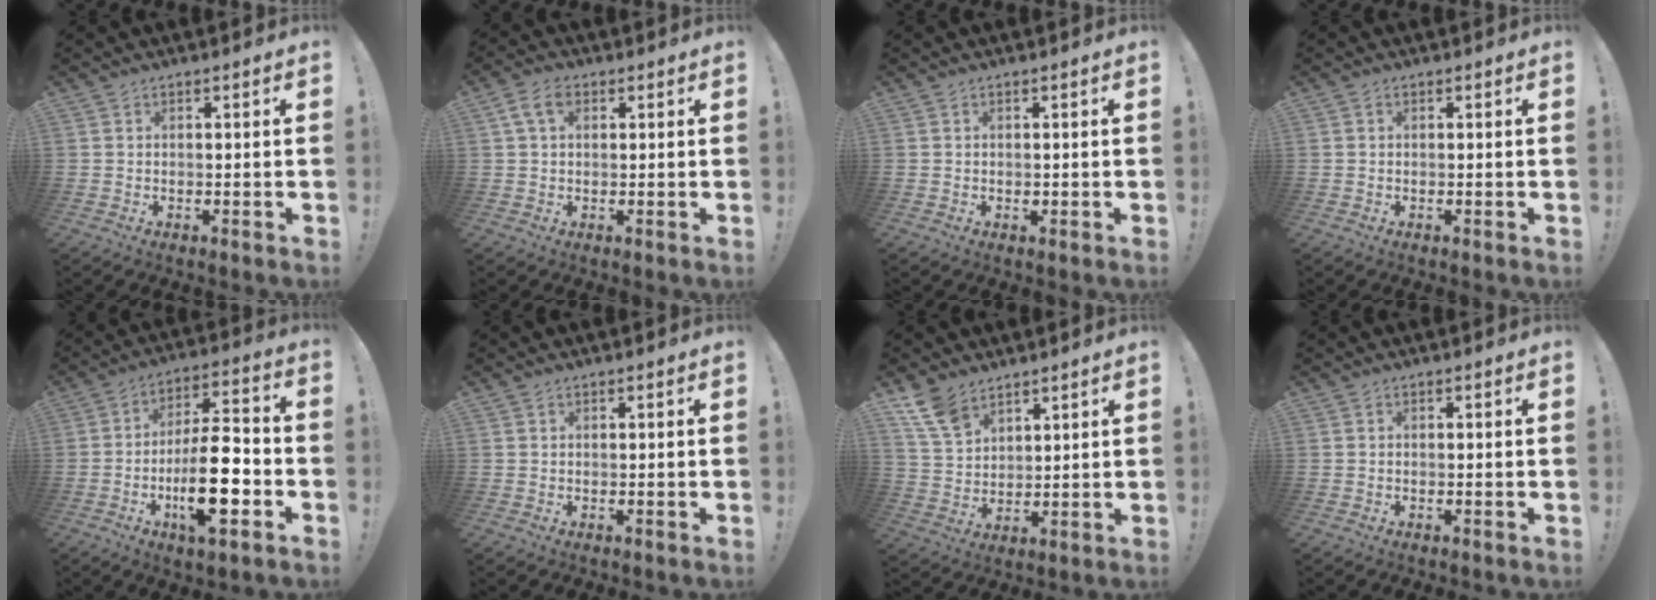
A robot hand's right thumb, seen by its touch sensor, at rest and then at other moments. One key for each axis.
{"total": 5.9, "fx": 2.2, "fy": 3.8, "fz": 4.0, "tx": -0.076, "ty": 0.007, "tz": 0.043}
{"total": 0.6, "fx": -0.1, "fy": 0.5, "fz": 0.2, "tx": 0.000, "ty": 0.001, "tz": -0.002}
{"total": 0.0}
{"total": 17.4, "fx": -5.5, "fy": 6.0, "fz": 15.4, "tx": -0.266, "ty": 0.020, "tz": -0.089}
{"total": 0.0}
{"total": 10.0, "fx": 7.3, "fy": 5.4, "fz": 4.3, "tx": -0.088, "ty": -0.036, "tz": 0.145}
{"total": 0.0}